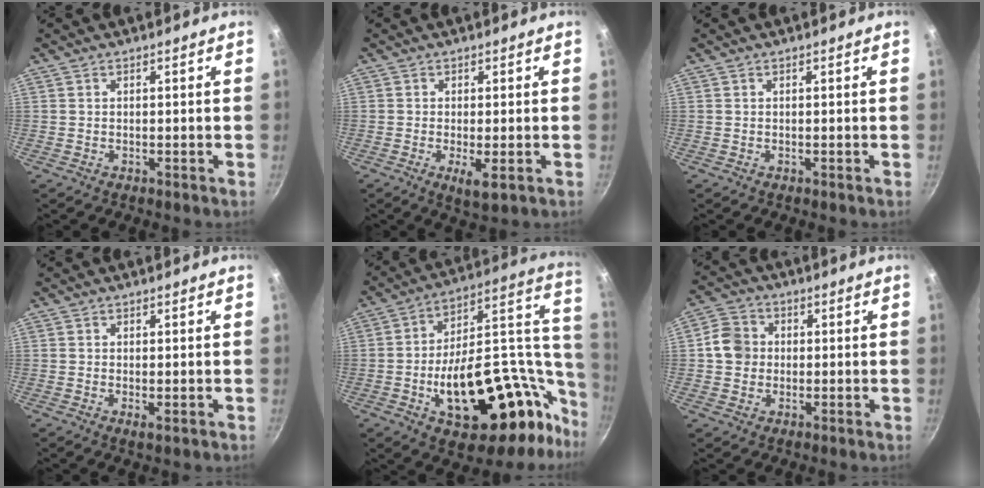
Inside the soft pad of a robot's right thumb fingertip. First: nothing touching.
{"total": 4.0, "force": [-1.1, 1.1, 3.7], "torque": [-0.068, -0.009, -0.015]}
{"total": 0.0}
{"total": 1.3, "force": [-0.2, 0.5, 1.1], "torque": [-0.021, -0.005, -0.004]}
{"total": 35.4, "force": [-8.7, 18.6, 28.8], "torque": [-0.366, 0.058, -0.113]}
{"total": 6.4, "force": [0.2, 5.8, 2.7], "torque": [-0.026, 0.010, -0.011]}